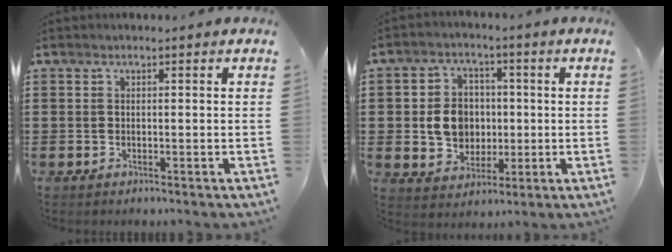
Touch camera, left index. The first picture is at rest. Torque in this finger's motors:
{"motor_torque": [1.51, 0.63, 0.81, 0.15]}